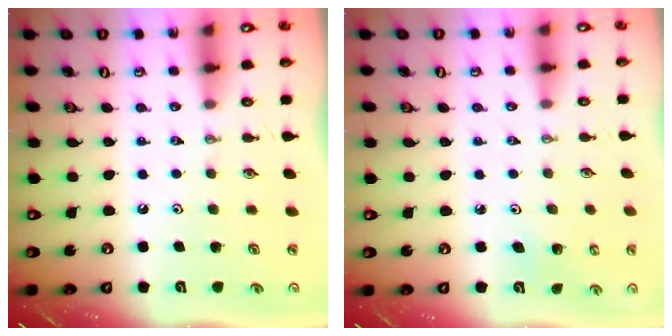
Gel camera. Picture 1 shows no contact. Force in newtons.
{"total": 2.7, "press": 2.7, "slide": 0.5}